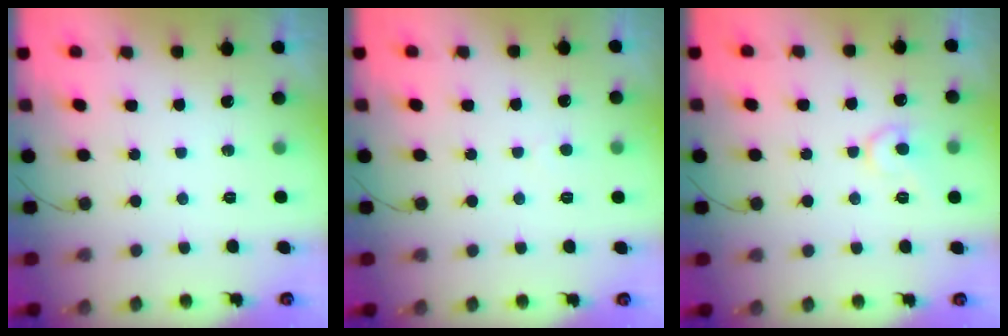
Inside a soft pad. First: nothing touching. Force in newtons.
{"total": 2.4, "press": 2.4, "slide": 0.2}
{"total": 8.7, "press": 8.7, "slide": 0.8}